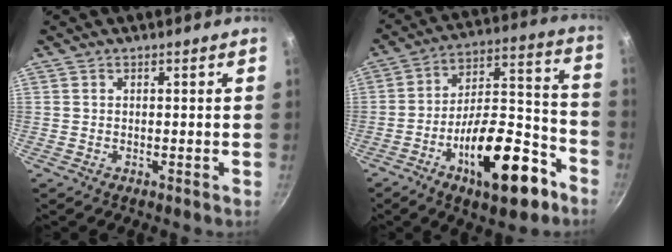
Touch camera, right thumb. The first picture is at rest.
{"total": 20.6, "force": [-10.4, 8.3, 15.7], "torque": [-0.202, 0.077, -0.157]}